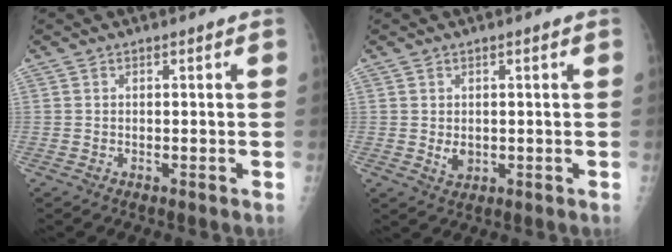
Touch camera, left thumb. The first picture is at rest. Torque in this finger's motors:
{"motor_torque": [0.39, 0.33, 0.34, 0.18, 0.00]}